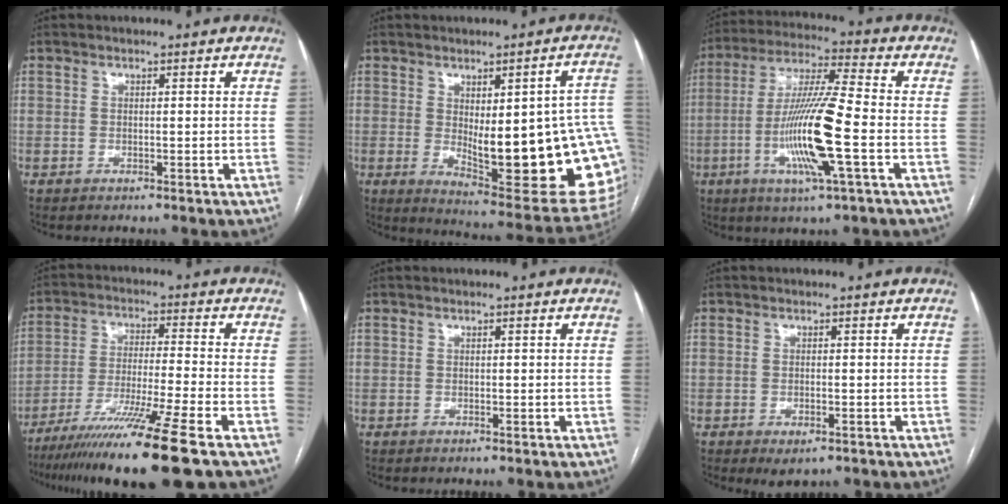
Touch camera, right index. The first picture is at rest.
{"total": 22.2, "force": [-1.3, 5.4, 21.5], "torque": [-0.199, -0.006, 0.009]}
{"total": 14.8, "force": [-3.7, 0.2, 14.3], "torque": [-0.287, -0.011, -0.075]}
{"total": 15.8, "force": [-11.0, -2.0, 11.1], "torque": [-0.193, -0.050, -0.186]}
{"total": 0.0}
{"total": 2.6, "force": [-1.5, 1.1, 1.9], "torque": [-0.029, -0.003, -0.013]}